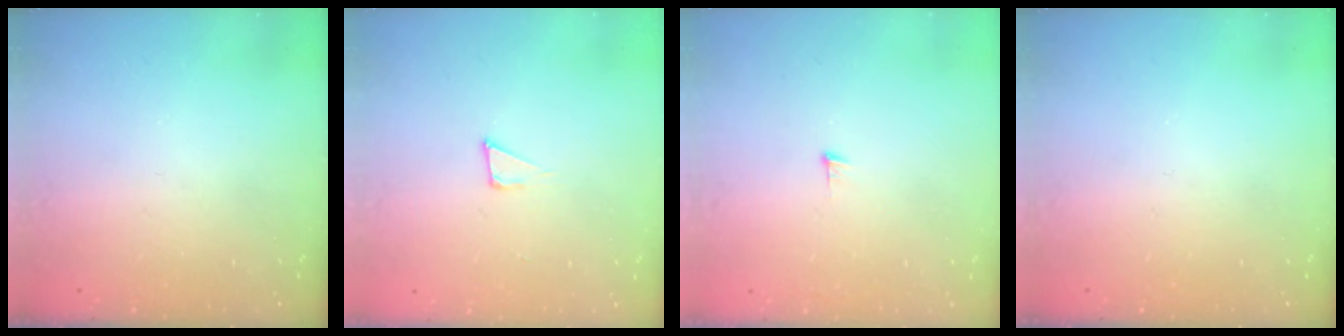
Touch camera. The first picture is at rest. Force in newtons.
{"total": 5.0, "press": 4.9, "slide": 0.8}
{"total": 3.6, "press": 3.6, "slide": 0.3}
{"total": 0.0}